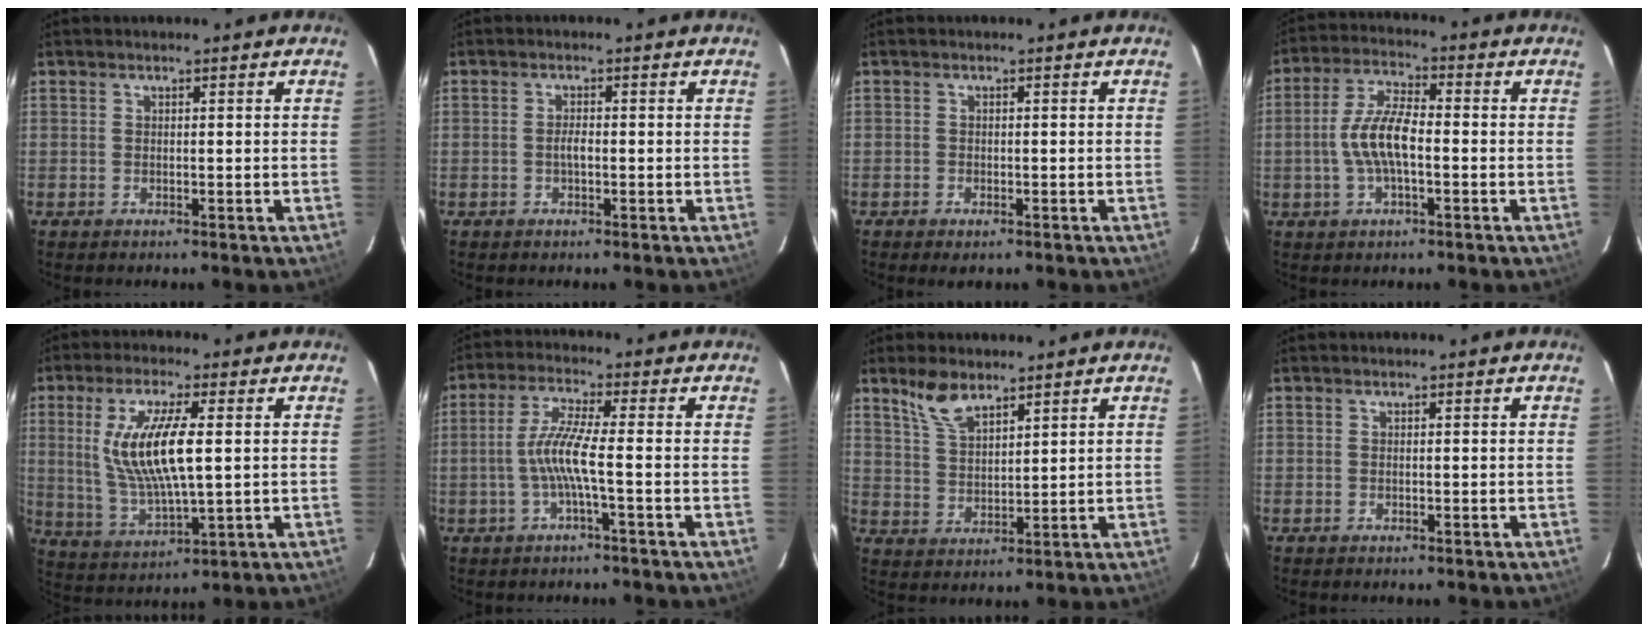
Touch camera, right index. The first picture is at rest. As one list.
[{"total": 1.7, "force": [-0.4, 0.5, 1.5], "torque": [-0.031, 0.002, -0.009]}, {"total": 1.7, "force": [-1.1, 1.0, 0.8], "torque": [-0.019, -0.004, -0.020]}, {"total": 8.7, "force": [-1.5, 3.0, 8.1], "torque": [-0.165, 0.009, -0.029]}, {"total": 13.3, "force": [2.0, 3.4, 12.7], "torque": [-0.250, -0.007, 0.048]}, {"total": 7.5, "force": [-1.9, -0.6, 7.2], "torque": [-0.157, 0.002, -0.033]}, {"total": 6.7, "force": [5.0, 2.6, 3.6], "torque": [-0.067, 0.008, 0.105]}, {"total": 0.0}]